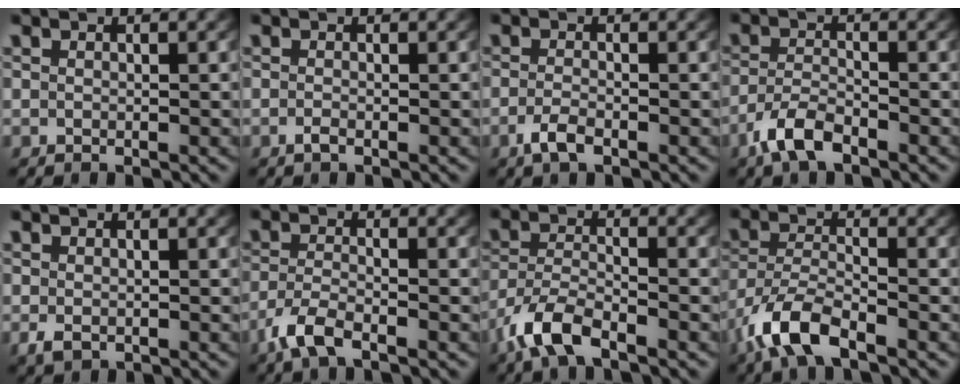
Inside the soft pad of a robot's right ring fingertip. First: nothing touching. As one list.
[{"total": 0.7, "force": [-0.6, 0.0, 0.4], "torque": [-0.012, -0.006, -0.009]}, {"total": 2.0, "force": [-1.6, 0.4, 1.2], "torque": [-0.033, -0.012, -0.025]}, {"total": 3.3, "force": [-2.5, 1.1, 1.9], "torque": [-0.044, -0.010, -0.040]}, {"total": 1.5, "force": [-0.8, 0.9, 0.9], "torque": [-0.030, -0.016, -0.002]}, {"total": 3.1, "force": [-2.3, 0.8, 1.9], "torque": [-0.048, -0.010, -0.038]}, {"total": 4.0, "force": [-3.0, 1.4, 2.4], "torque": [-0.057, -0.015, -0.048]}, {"total": 4.2, "force": [-2.8, 1.4, 2.8], "torque": [-0.073, -0.023, -0.041]}]